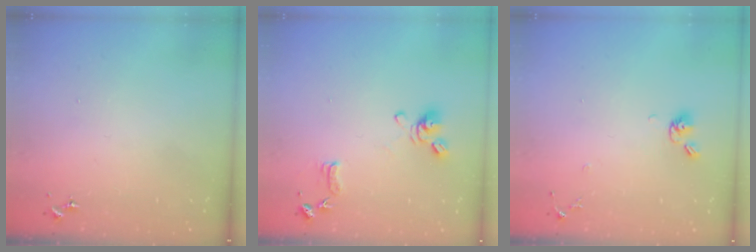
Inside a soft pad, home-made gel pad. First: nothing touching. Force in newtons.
{"total": 9.8, "press": 9.7, "slide": 1.7}
{"total": 7.1, "press": 6.8, "slide": 2.1}